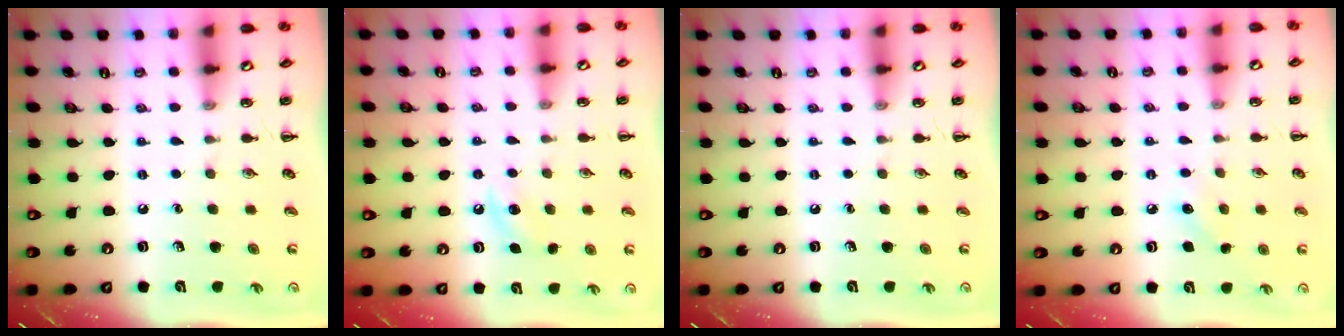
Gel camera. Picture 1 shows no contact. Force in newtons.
{"total": 5.8, "press": 5.5, "slide": 1.9}
{"total": 0.0}
{"total": 6.3, "press": 6.1, "slide": 1.7}